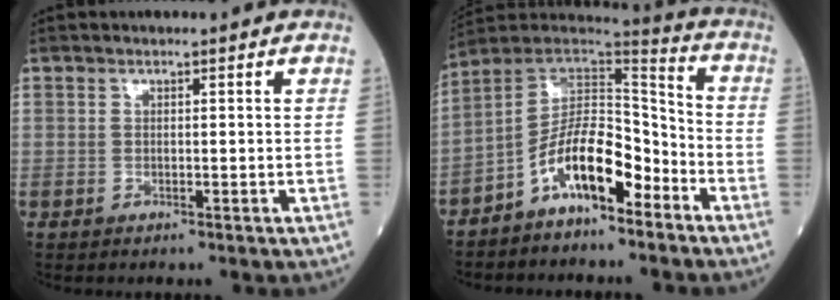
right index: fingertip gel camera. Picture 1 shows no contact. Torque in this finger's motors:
{"motor_torque": [0.58, -0.59, 0.80, 0.21]}